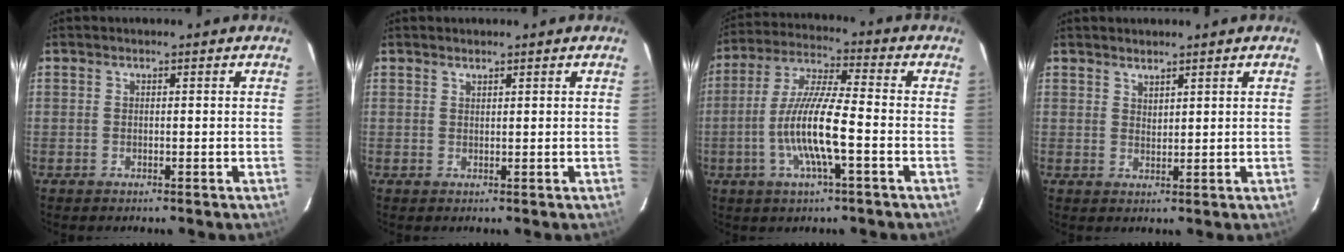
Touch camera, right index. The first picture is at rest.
{"total": 0.7, "force": [0.7, 0.2, 0.2], "torque": [-0.004, 0.001, 0.013]}
{"total": 12.4, "force": [-3.5, 1.5, 11.8], "torque": [-0.239, -0.004, -0.067]}
{"total": 2.0, "force": [1.8, 0.6, 0.6], "torque": [-0.006, 0.002, 0.033]}